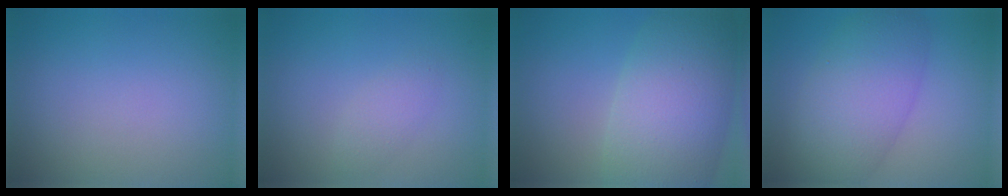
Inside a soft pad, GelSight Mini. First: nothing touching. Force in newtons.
{"total": 1.5, "press": 1.5, "slide": 0.0}
{"total": 10.7, "press": 10.7, "slide": 0.6}
{"total": 7.5, "press": 7.5, "slide": 0.2}